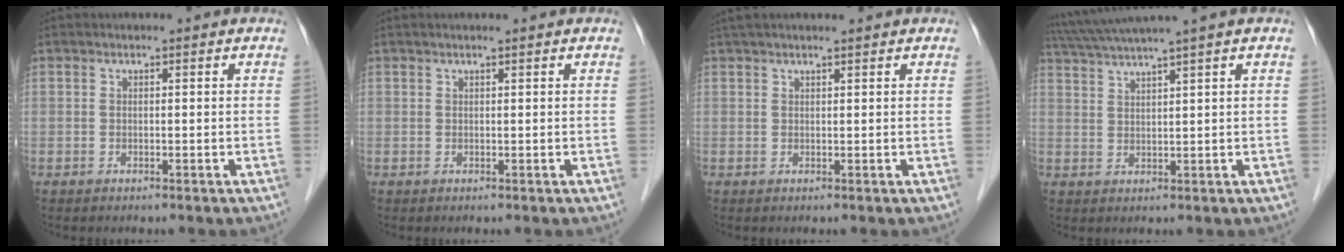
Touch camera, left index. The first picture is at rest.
{"total": 0.9, "force": [0.7, -0.1, 0.6], "torque": [-0.009, 0.007, 0.014]}
{"total": 5.1, "force": [4.2, 0.3, 2.8], "torque": [-0.041, 0.033, 0.071]}
{"total": 7.8, "force": [6.3, -1.8, 4.2], "torque": [-0.074, 0.022, 0.110]}